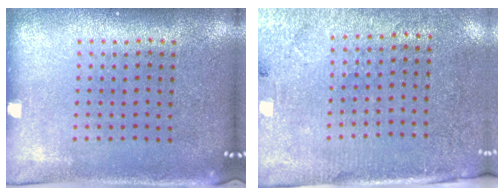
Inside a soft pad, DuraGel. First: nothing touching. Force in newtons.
{"total": 2.8, "press": 2.4, "slide": 1.3}